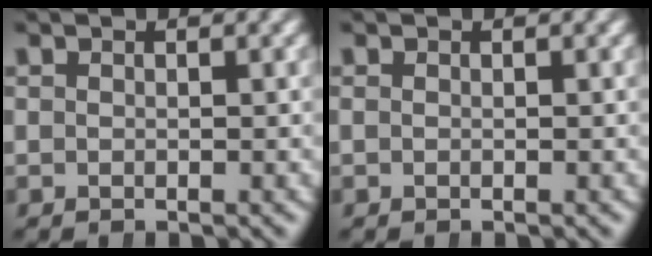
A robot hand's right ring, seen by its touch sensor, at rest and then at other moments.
{"total": 0.0}